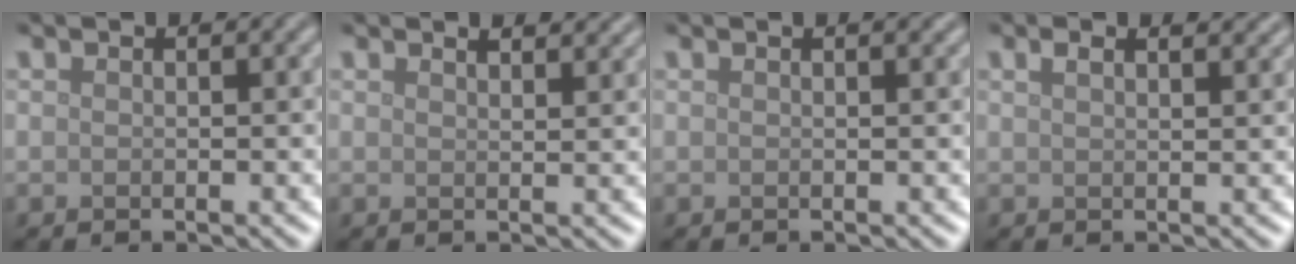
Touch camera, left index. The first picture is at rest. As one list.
[{"total": 2.5, "force": [2.2, 0.7, 1.0], "torque": [-0.008, 0.008, 0.022]}, {"total": 1.1, "force": [0.7, 0.3, 0.8], "torque": [-0.008, 0.003, 0.009]}, {"total": 2.8, "force": [2.1, 1.0, 1.6], "torque": [-0.018, 0.011, 0.024]}]